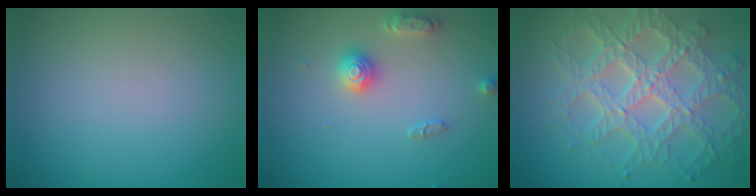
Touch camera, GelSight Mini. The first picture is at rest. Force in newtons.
{"total": 2.8, "press": 2.8, "slide": 0.3}
{"total": 7.8, "press": 5.8, "slide": 5.3}